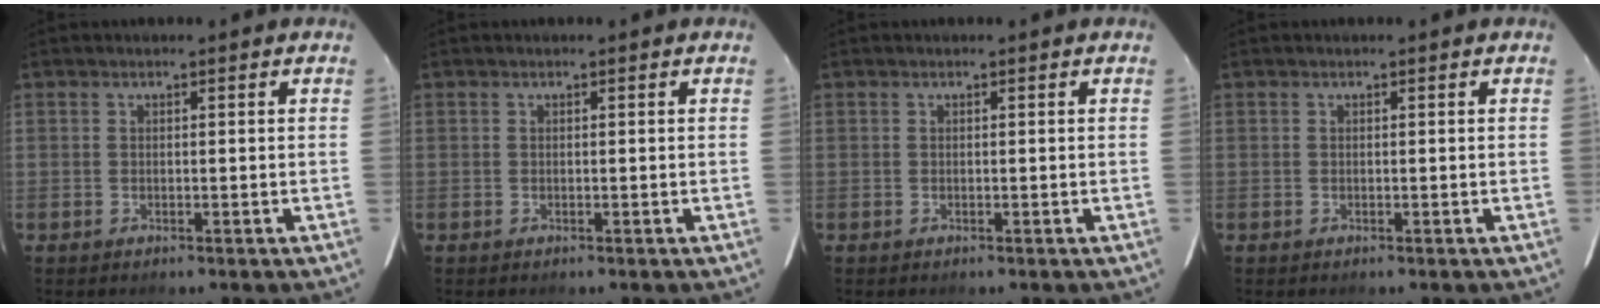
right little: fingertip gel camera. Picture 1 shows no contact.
{"total": 0.0}
{"total": 0.0}
{"total": 0.0}